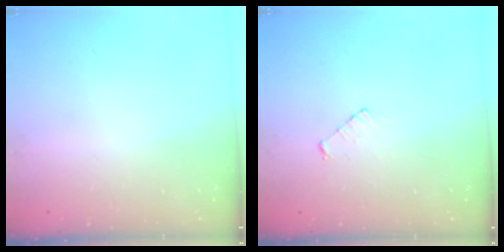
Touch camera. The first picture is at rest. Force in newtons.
{"total": 3.8, "press": 3.8, "slide": 0.4}